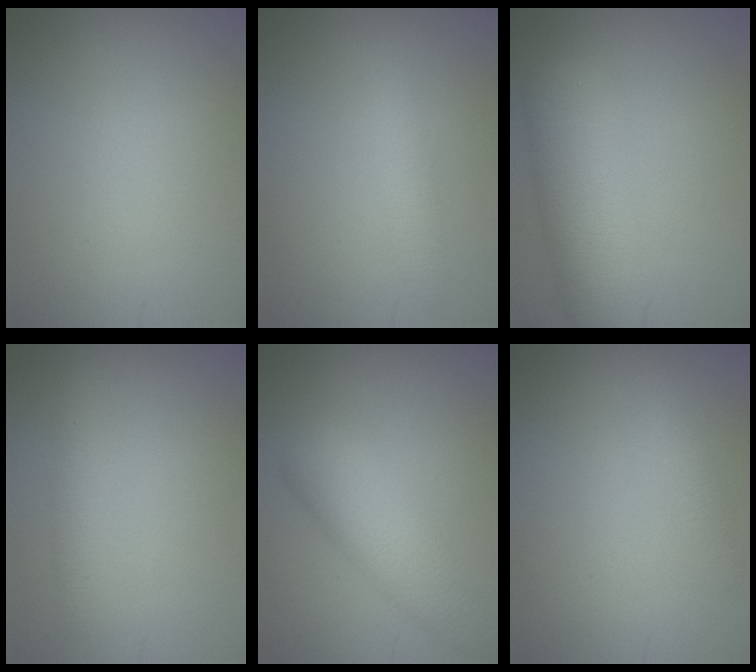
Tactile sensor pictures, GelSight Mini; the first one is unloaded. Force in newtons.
{"total": 2.1, "press": 2.1, "slide": 0.1}
{"total": 7.0, "press": 7.0, "slide": 0.1}
{"total": 1.5, "press": 1.5, "slide": 0.1}
{"total": 5.1, "press": 5.1, "slide": 0.2}
{"total": 1.1, "press": 1.1, "slide": 0.1}